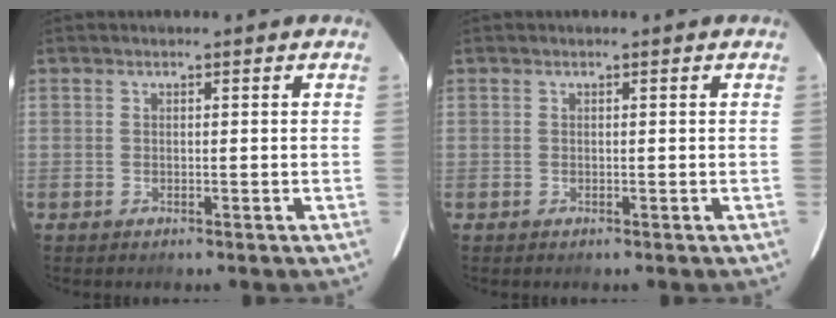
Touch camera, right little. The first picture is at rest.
{"total": 0.0}